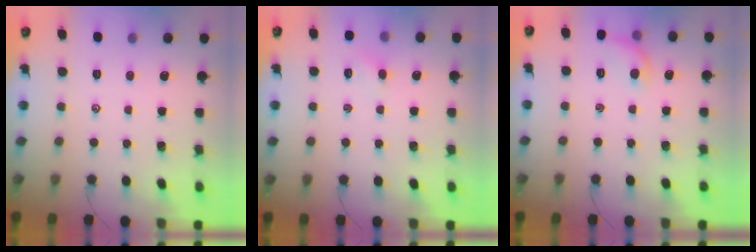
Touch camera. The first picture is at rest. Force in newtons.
{"total": 3.3, "press": 3.1, "slide": 1.2}
{"total": 8.1, "press": 8.0, "slide": 1.4}